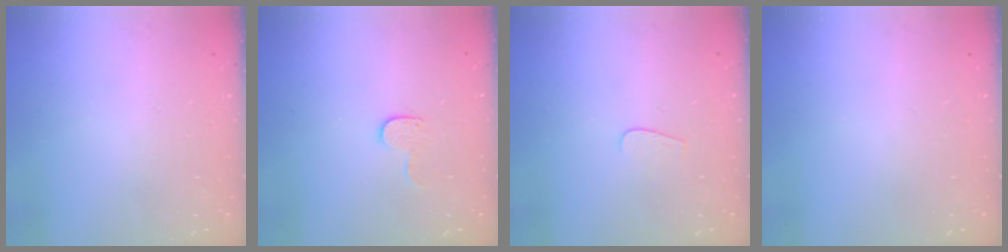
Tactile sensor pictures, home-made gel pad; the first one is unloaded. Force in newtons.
{"total": 6.7, "press": 6.7, "slide": 0.6}
{"total": 4.0, "press": 4.0, "slide": 0.4}
{"total": 0.0}